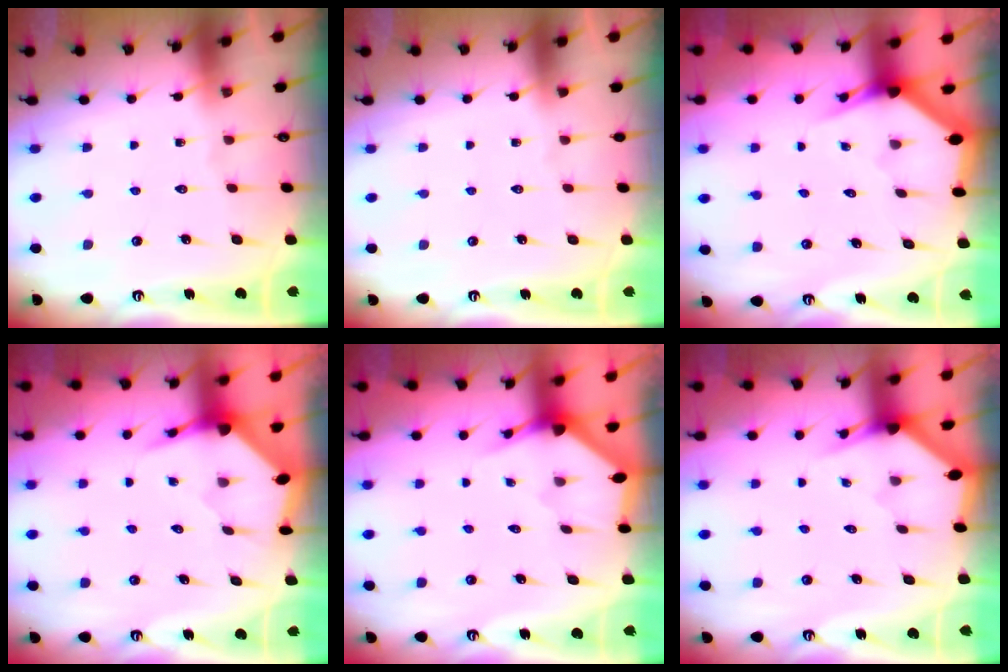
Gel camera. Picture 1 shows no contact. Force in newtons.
{"total": 0.0}
{"total": 3.2, "press": 3.2, "slide": 0.0}
{"total": 3.5, "press": 3.5, "slide": 0.4}
{"total": 2.3, "press": 2.3, "slide": 0.1}
{"total": 2.3, "press": 2.3, "slide": 0.1}